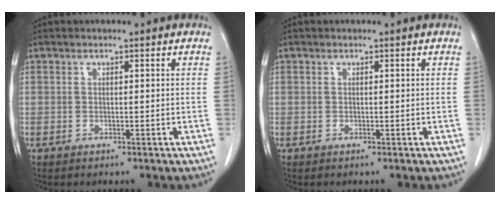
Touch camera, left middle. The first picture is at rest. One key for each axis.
{"total": 0.0}